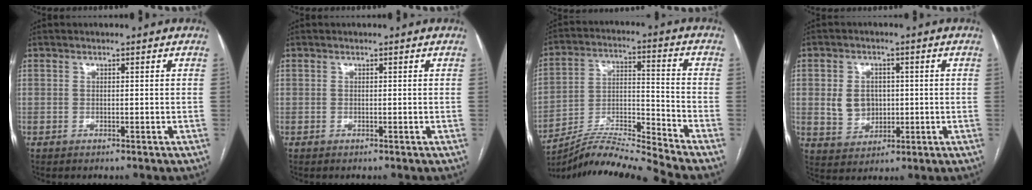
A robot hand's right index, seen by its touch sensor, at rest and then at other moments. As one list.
[{"total": 0.0}, {"total": 12.8, "force": [-12.1, -2.8, 3.3], "torque": [-0.061, 0.014, -0.221]}, {"total": 6.0, "force": [0.4, 5.0, 3.3], "torque": [-0.060, 0.011, 0.021]}]